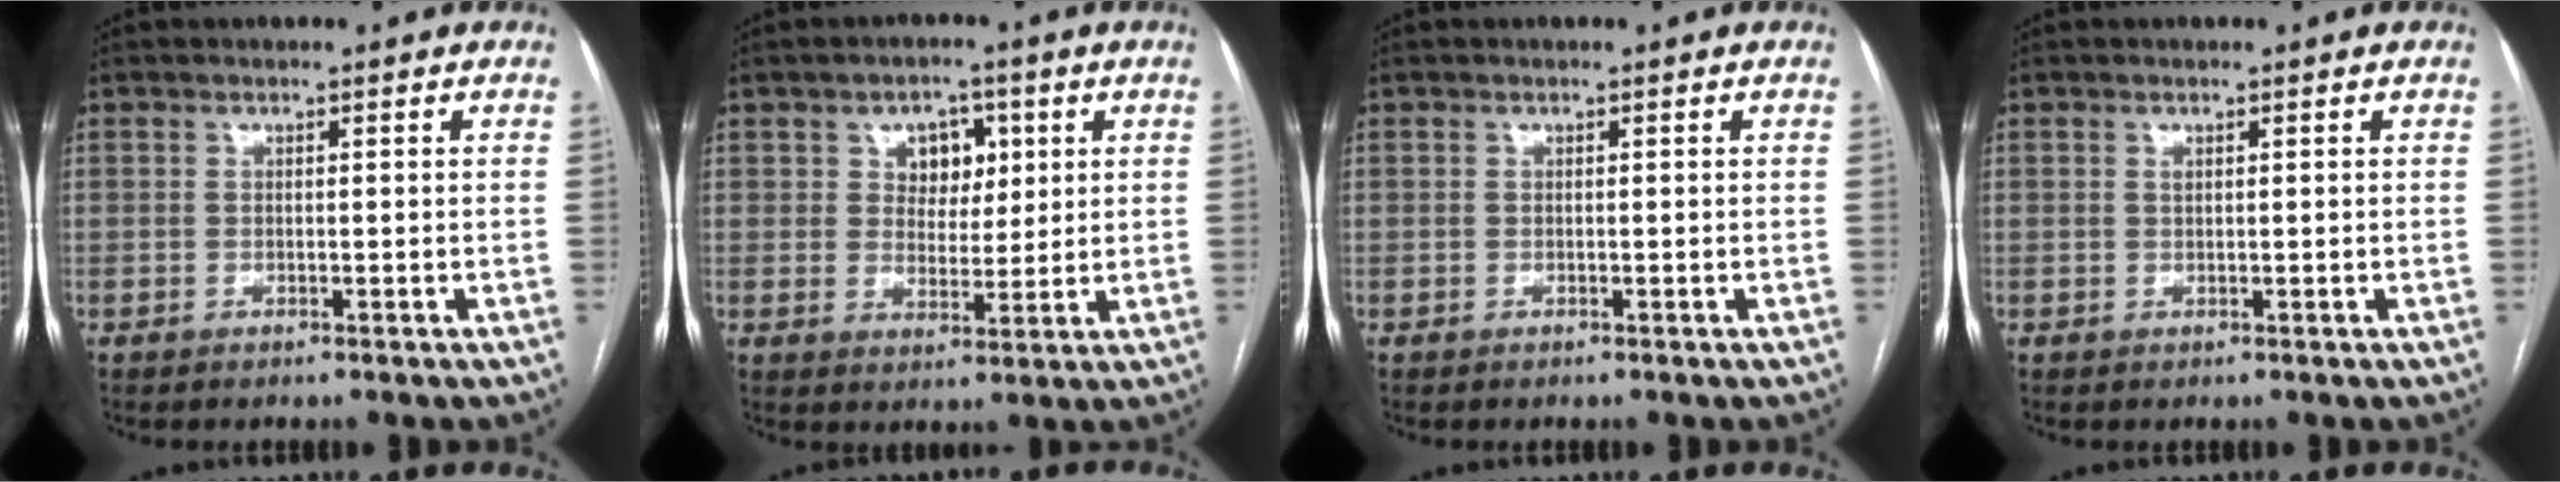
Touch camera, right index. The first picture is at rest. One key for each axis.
{"total": 6.0, "fx": 2.1, "fy": 4.4, "fz": 3.5, "tx": -0.048, "ty": 0.013, "tz": 0.038}
{"total": 0.0}
{"total": 0.5, "fx": 0.2, "fy": 0.3, "fz": 0.4, "tx": -0.009, "ty": 0.000, "tz": 0.004}